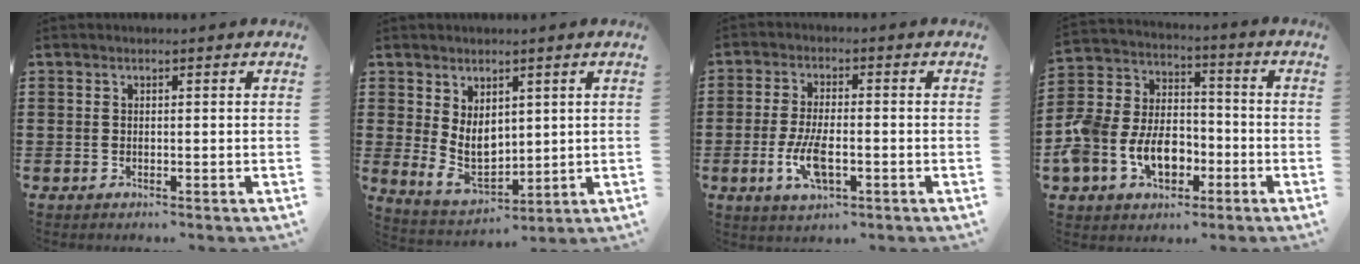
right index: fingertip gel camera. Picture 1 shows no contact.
{"total": 6.2, "force": [1.4, 4.5, 4.0], "torque": [-0.081, -0.004, 0.024]}
{"total": 6.9, "force": [-2.1, 2.8, 5.9], "torque": [-0.140, -0.011, -0.043]}
{"total": 10.6, "force": [-3.9, 7.8, 5.9], "torque": [-0.156, 0.016, -0.075]}